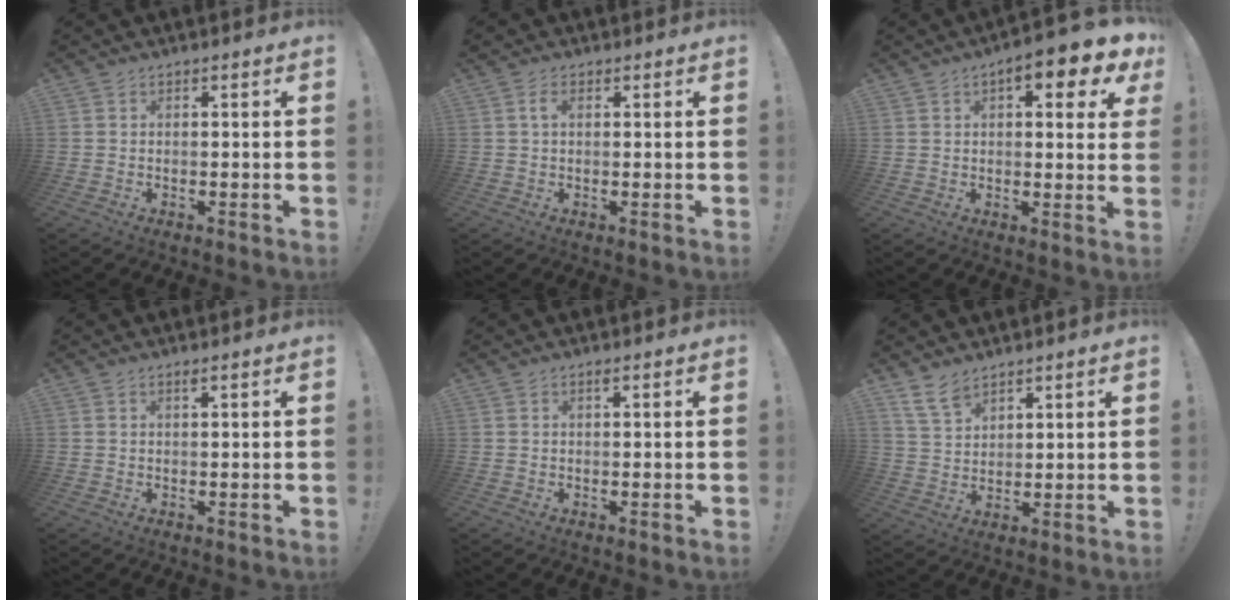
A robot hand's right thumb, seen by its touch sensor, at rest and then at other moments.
{"total": 2.7, "force": [1.0, 1.4, 2.1], "torque": [-0.035, 0.003, 0.016]}
{"total": 9.5, "force": [4.7, 3.2, 7.6], "torque": [-0.092, -0.020, 0.073]}
{"total": 0.8, "force": [0.6, -0.1, 0.5], "torque": [-0.004, -0.001, 0.010]}
{"total": 0.6, "force": [0.4, -0.1, 0.4], "torque": [-0.001, -0.002, 0.006]}
{"total": 7.1, "force": [5.6, 3.1, 3.1], "torque": [-0.061, -0.028, 0.110]}